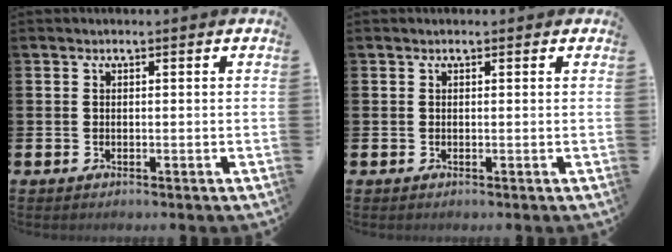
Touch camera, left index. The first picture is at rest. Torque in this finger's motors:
{"motor_torque": [0.70, -1.37, 0.09, -0.01]}